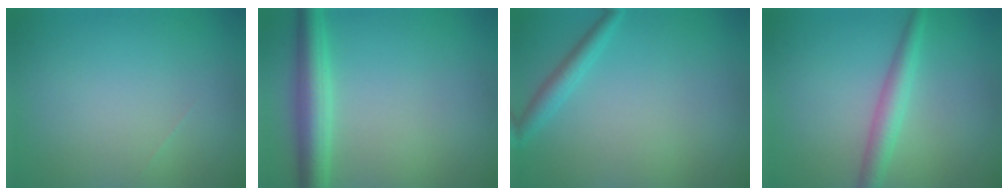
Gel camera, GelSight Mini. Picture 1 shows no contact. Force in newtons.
{"total": 4.1, "press": 4.1, "slide": 0.1}
{"total": 1.8, "press": 1.8, "slide": 0.1}
{"total": 2.6, "press": 2.6, "slide": 0.0}